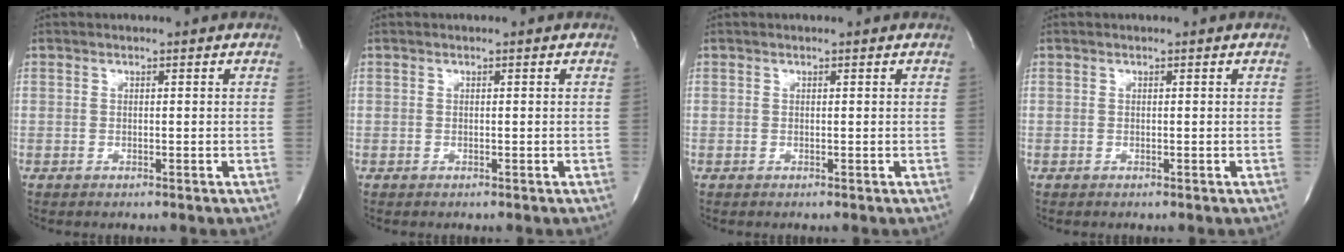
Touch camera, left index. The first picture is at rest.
{"total": 0.0}
{"total": 0.0}
{"total": 0.0}